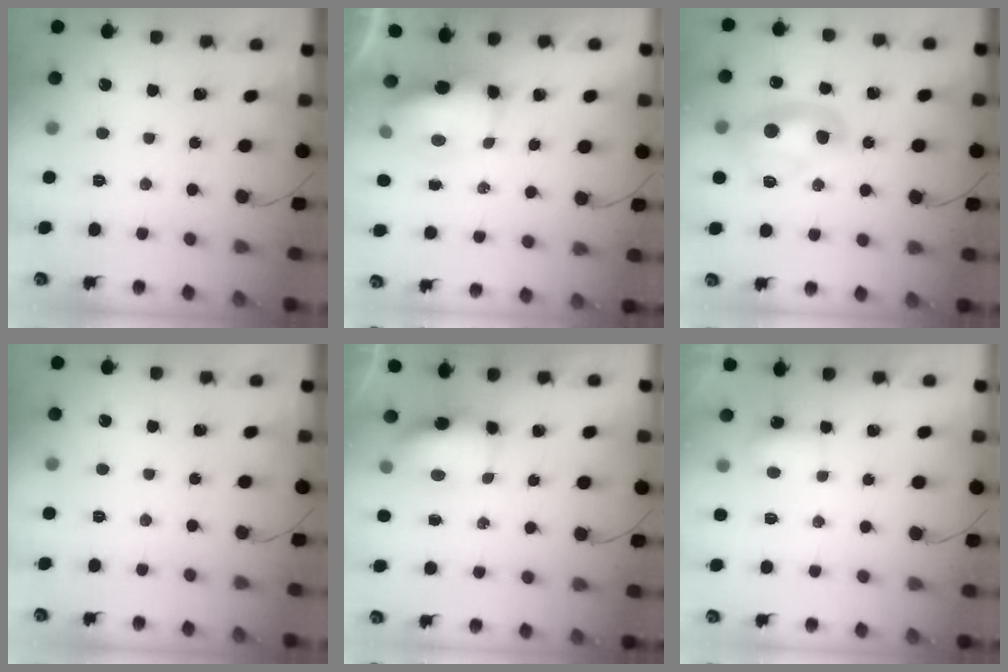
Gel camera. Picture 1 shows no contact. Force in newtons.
{"total": 9.8, "press": 9.5, "slide": 2.1}
{"total": 10.1, "press": 10.0, "slide": 1.0}
{"total": 0.0}
{"total": 6.8, "press": 6.8, "slide": 0.6}
{"total": 4.2, "press": 4.0, "slide": 1.1}